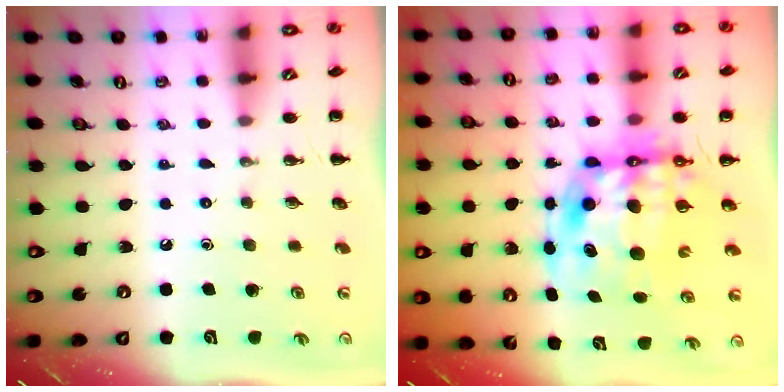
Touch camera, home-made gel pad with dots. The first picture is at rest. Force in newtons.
{"total": 14.1, "press": 13.7, "slide": 3.2}